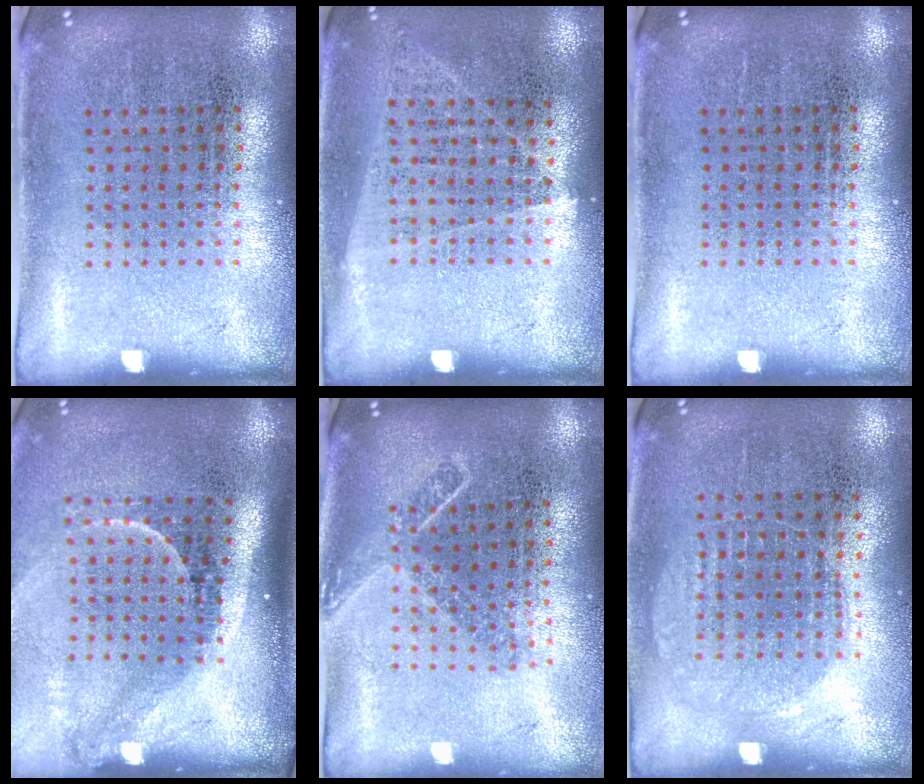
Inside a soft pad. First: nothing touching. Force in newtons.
{"total": 1.0, "press": 0.9, "slide": 0.4}
{"total": 0.0}
{"total": 2.2, "press": 1.4, "slide": 1.7}
{"total": 1.8, "press": 1.3, "slide": 1.2}
{"total": 0.9, "press": 0.9, "slide": 0.3}